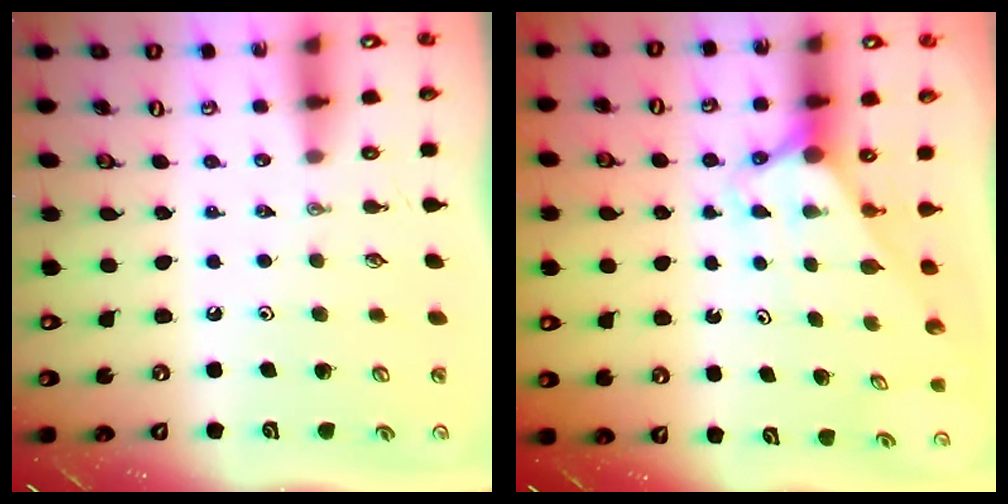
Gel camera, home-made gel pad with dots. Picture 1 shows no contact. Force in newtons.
{"total": 3.0, "press": 3.0, "slide": 0.0}